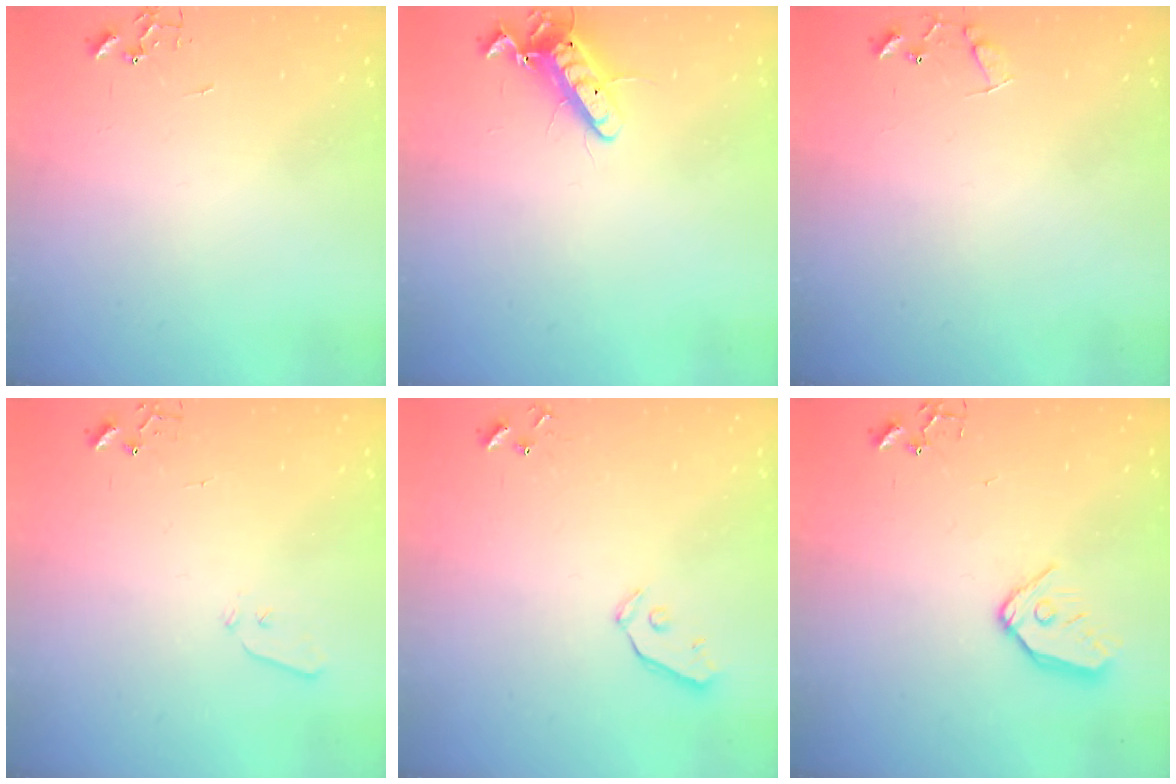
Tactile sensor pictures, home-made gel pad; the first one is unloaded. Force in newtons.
{"total": 12.1, "press": 12.0, "slide": 1.4}
{"total": 8.1, "press": 8.1, "slide": 0.5}
{"total": 4.0, "press": 3.9, "slide": 0.6}
{"total": 4.0, "press": 3.9, "slide": 0.7}
{"total": 10.7, "press": 10.6, "slide": 1.1}